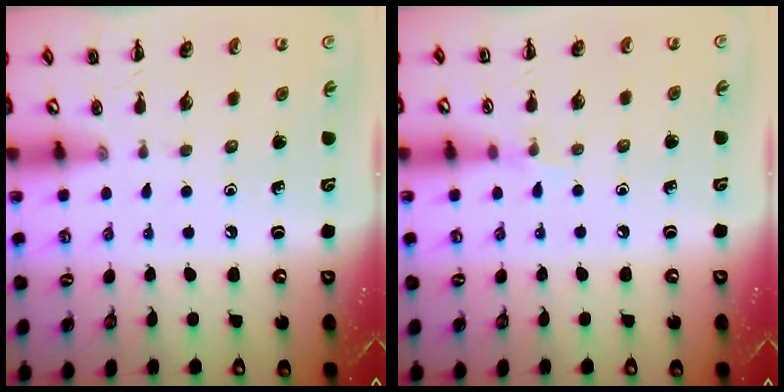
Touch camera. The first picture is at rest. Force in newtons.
{"total": 3.8, "press": 3.6, "slide": 1.4}